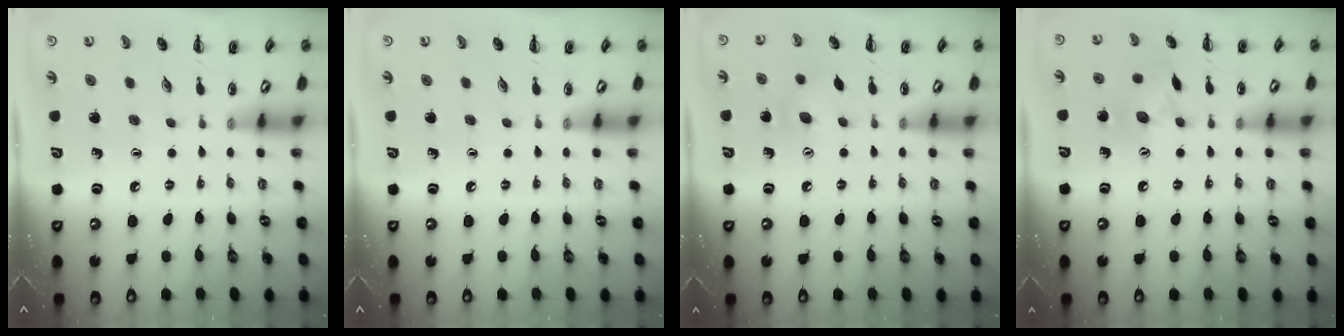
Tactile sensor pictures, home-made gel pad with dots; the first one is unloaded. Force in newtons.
{"total": 0.0}
{"total": 7.2, "press": 7.1, "slide": 1.6}
{"total": 7.9, "press": 7.8, "slide": 1.0}